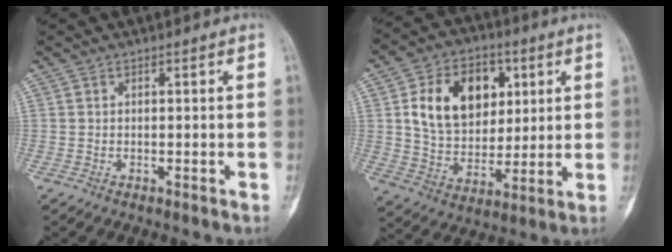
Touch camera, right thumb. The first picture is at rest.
{"total": 17.0, "force": [4.8, 12.3, 10.7], "torque": [-0.139, -0.008, 0.087]}